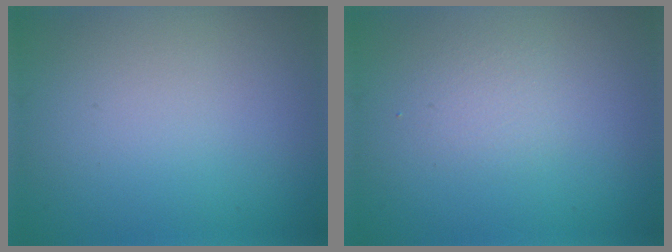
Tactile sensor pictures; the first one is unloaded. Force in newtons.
{"total": 1.4, "press": 1.4, "slide": 0.1}